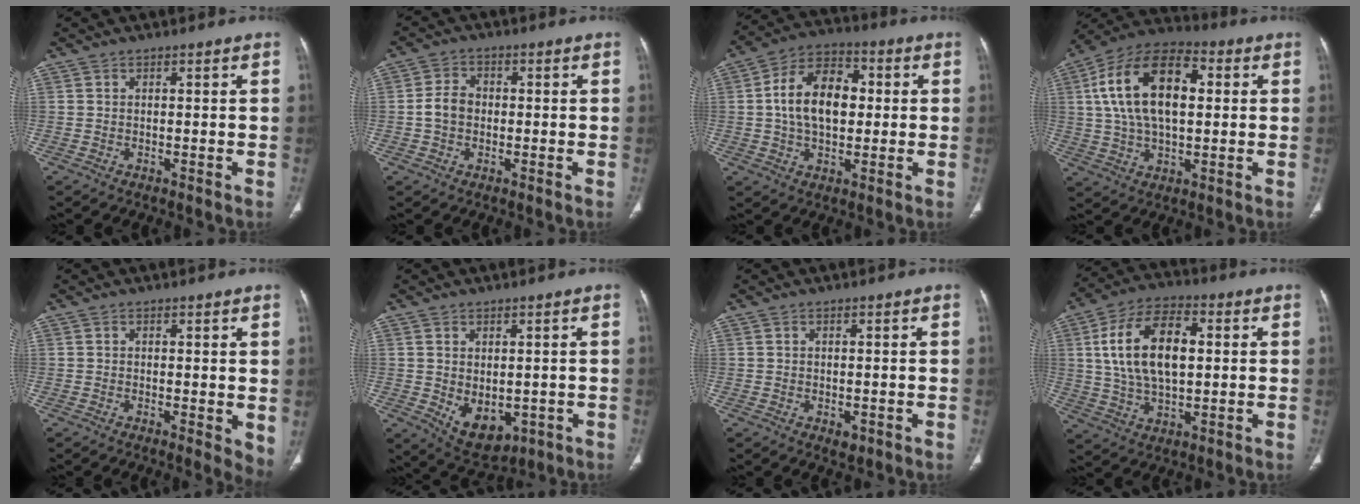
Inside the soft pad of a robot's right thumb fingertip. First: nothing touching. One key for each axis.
{"total": 4.5, "fx": -0.4, "fy": 3.5, "fz": 2.8, "tx": -0.048, "ty": 0.014, "tz": -0.014}
{"total": 13.6, "fx": 1.0, "fy": 8.7, "fz": 10.5, "tx": -0.164, "ty": 0.023, "tz": 0.009}
{"total": 18.9, "fx": 3.4, "fy": 10.4, "fz": 15.4, "tx": -0.271, "ty": 0.023, "tz": 0.053}
{"total": 4.4, "fx": 0.2, "fy": 1.7, "fz": 4.1, "tx": -0.047, "ty": -0.013, "tz": 0.002}
{"total": 7.8, "fx": -1.3, "fy": 5.1, "fz": 5.7, "tx": -0.069, "ty": -0.006, "tz": 0.003}
{"total": 1.4, "fx": -0.3, "fy": 1.0, "fz": 1.0, "tx": -0.007, "ty": -0.003, "tz": -0.001}
{"total": 16.1, "fx": 2.7, "fy": 8.8, "fz": 13.2, "tx": -0.235, "ty": 0.013, "tz": 0.048}